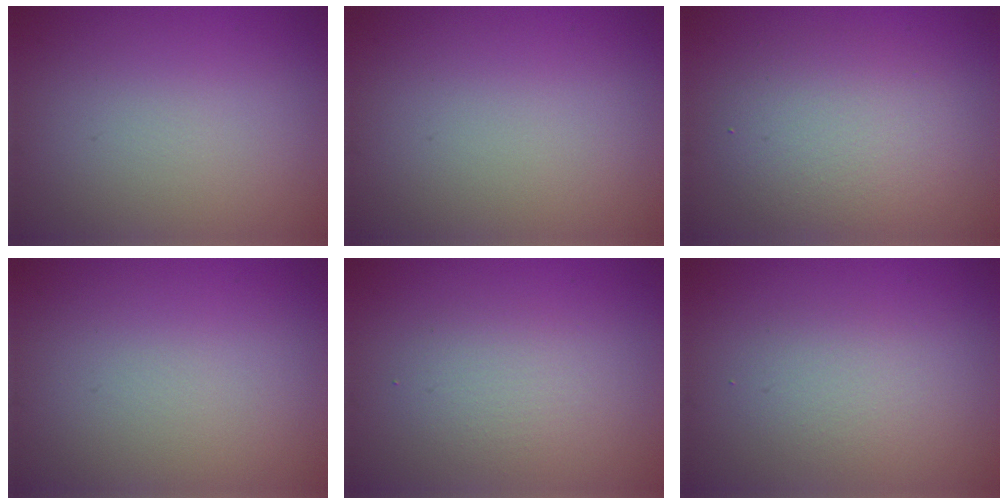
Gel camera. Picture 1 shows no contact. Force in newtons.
{"total": 0.0}
{"total": 4.2, "press": 4.2, "slide": 0.1}
{"total": 0.0}
{"total": 5.3, "press": 5.2, "slide": 0.2}
{"total": 1.9, "press": 1.8, "slide": 0.2}